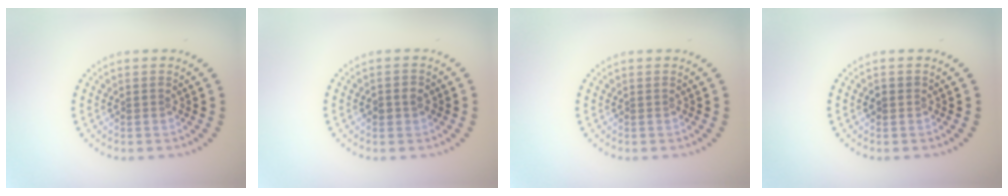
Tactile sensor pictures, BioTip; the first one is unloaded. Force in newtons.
{"total": 1.5, "press": 1.5, "slide": 0.2}
{"total": 0.0}
{"total": 1.0, "press": 1.0, "slide": 0.3}